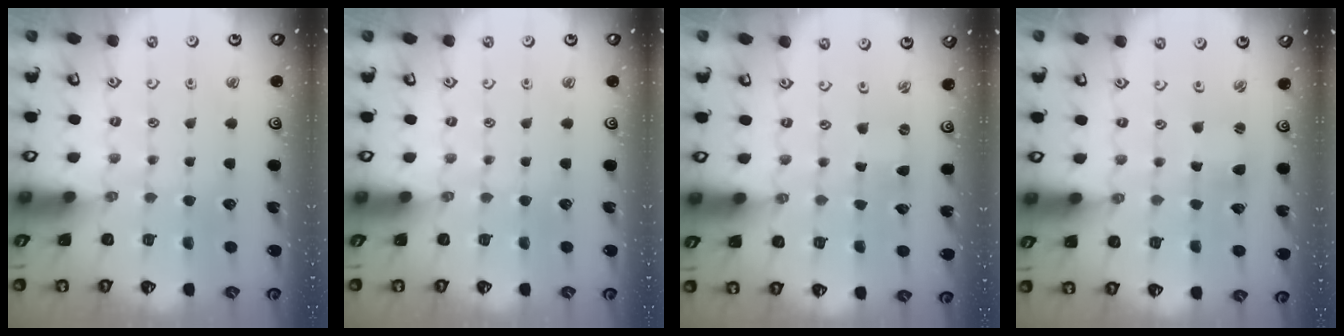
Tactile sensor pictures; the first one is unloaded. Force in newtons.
{"total": 0.0}
{"total": 0.0}
{"total": 2.2, "press": 2.2, "slide": 0.3}